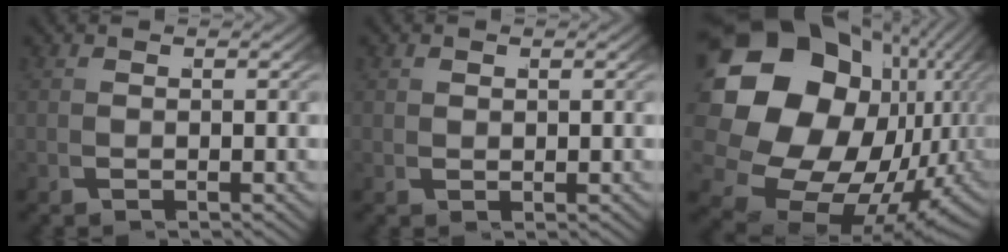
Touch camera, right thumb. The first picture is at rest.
{"total": 1.1, "force": [0.4, 0.8, 0.6], "torque": [-0.011, -0.005, 0.014]}
{"total": 26.4, "force": [0.1, 18.9, 18.3], "torque": [-0.366, -0.041, 0.018]}